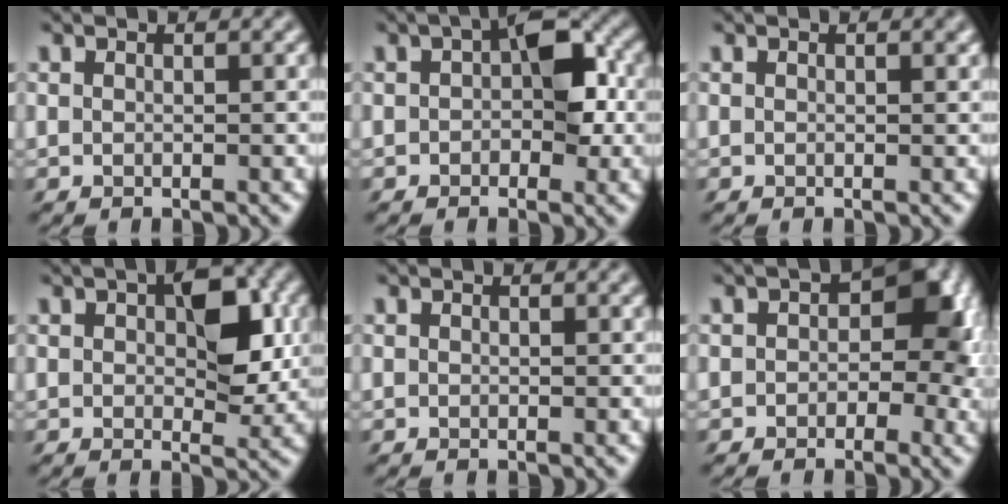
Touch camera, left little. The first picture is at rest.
{"total": 7.0, "force": [-0.1, 4.0, 5.7], "torque": [-0.091, 0.003, -0.008]}
{"total": 1.0, "force": [0.5, 0.5, 0.7], "torque": [-0.014, 0.000, 0.006]}
{"total": 6.8, "force": [1.5, 3.9, 5.4], "torque": [-0.091, 0.000, 0.023]}
{"total": 0.8, "force": [0.4, 0.3, 0.6], "torque": [-0.014, 0.001, 0.005]}
{"total": 9.0, "force": [0.1, 6.0, 6.7], "torque": [-0.099, -0.018, -0.006]}